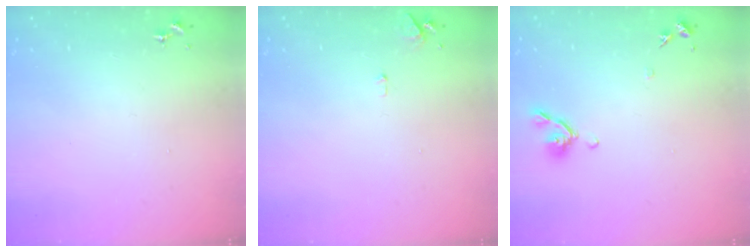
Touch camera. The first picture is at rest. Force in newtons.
{"total": 5.6, "press": 5.5, "slide": 0.8}
{"total": 7.9, "press": 7.8, "slide": 1.5}